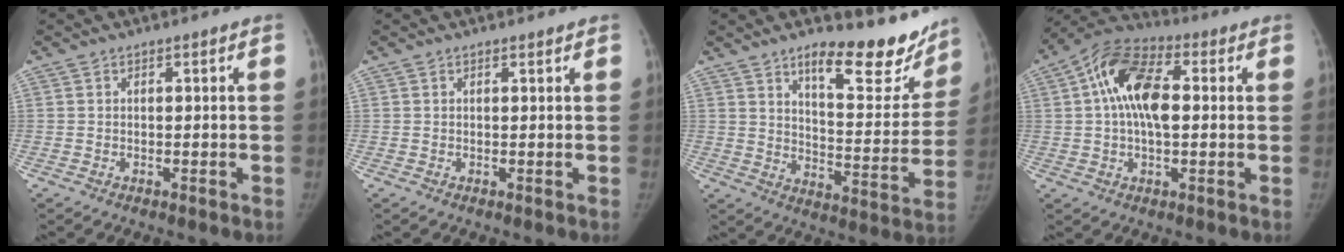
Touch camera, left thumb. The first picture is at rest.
{"total": 0.5, "force": [0.5, 0.1, 0.2], "torque": [-0.007, -0.003, 0.008]}
{"total": 18.9, "force": [14.2, 6.8, 10.5], "torque": [-0.083, -0.111, 0.197]}
{"total": 13.8, "force": [2.2, 7.4, 11.5], "torque": [-0.204, 0.024, 0.029]}